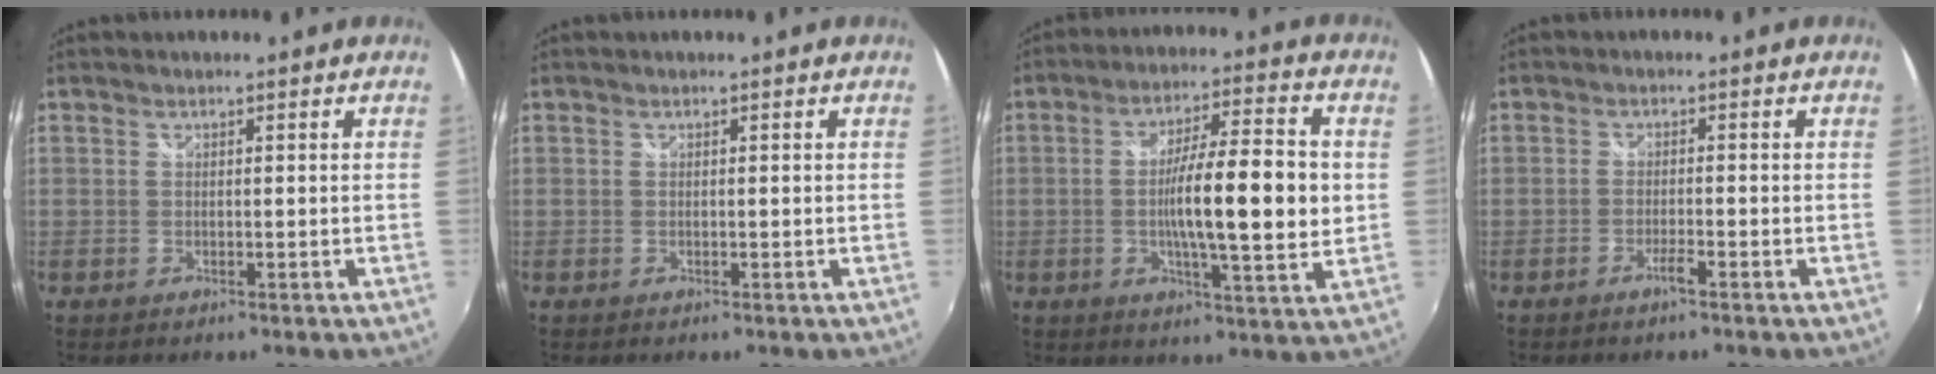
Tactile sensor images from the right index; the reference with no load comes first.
{"total": 0.0}
{"total": 13.7, "force": [-0.3, 1.9, 13.6], "torque": [-0.230, -0.005, -0.006]}
{"total": 1.7, "force": [-1.3, -0.1, 1.2], "torque": [-0.028, -0.001, -0.026]}